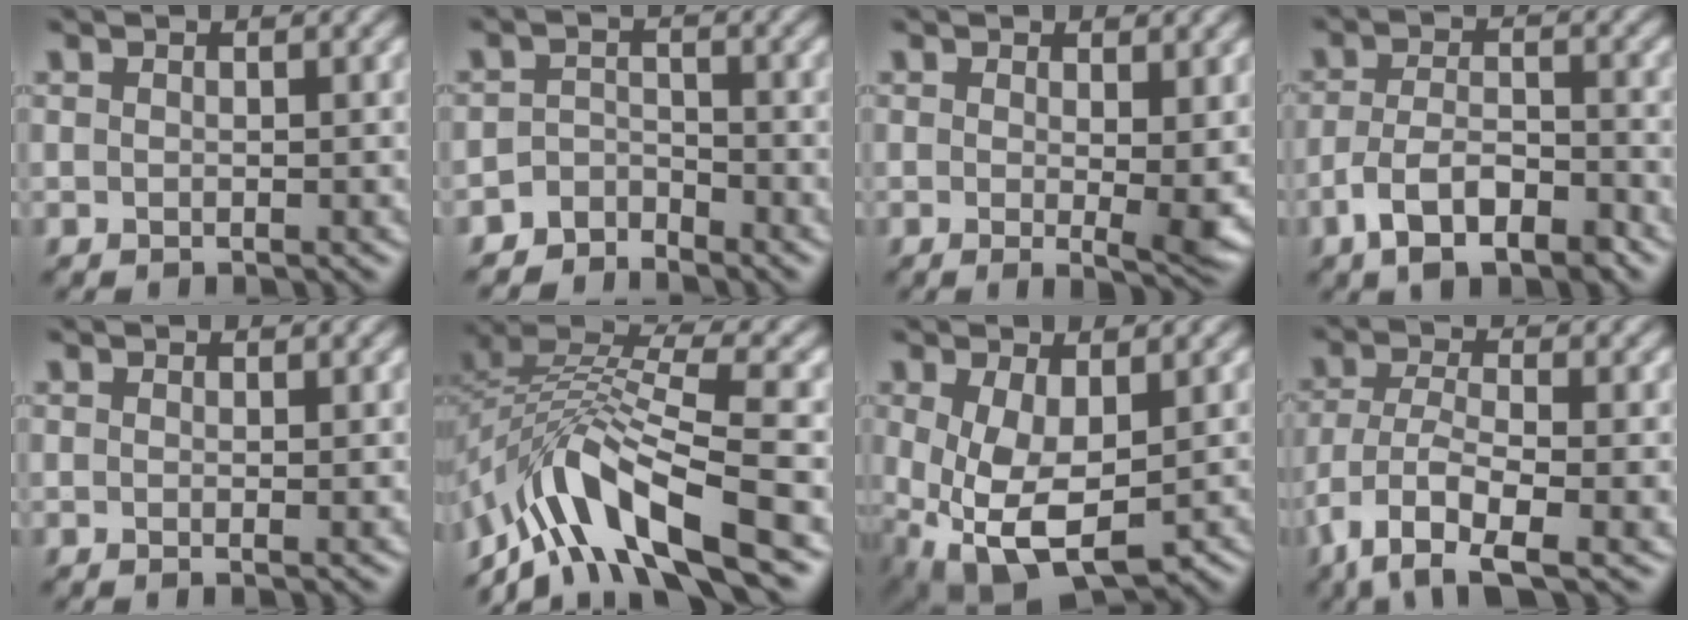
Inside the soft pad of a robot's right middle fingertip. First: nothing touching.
{"total": 2.5, "force": [-2.4, 0.8, -0.1], "torque": [0.006, 0.009, -0.051]}
{"total": 3.7, "force": [0.1, 0.6, 3.7], "torque": [-0.054, -0.012, 0.006]}
{"total": 5.5, "force": [-3.0, 2.5, 3.8], "torque": [-0.070, 0.002, -0.057]}
{"total": 0.6, "force": [0.1, 0.1, 0.6], "torque": [-0.010, -0.003, 0.001]}
{"total": 9.6, "force": [-5.7, 3.2, 7.0], "torque": [-0.124, 0.008, -0.117]}
{"total": 7.9, "force": [-1.2, 4.6, 6.3], "torque": [-0.150, -0.030, -0.002]}
{"total": 7.6, "force": [-4.0, 2.7, 5.8], "torque": [-0.118, -0.008, -0.081]}